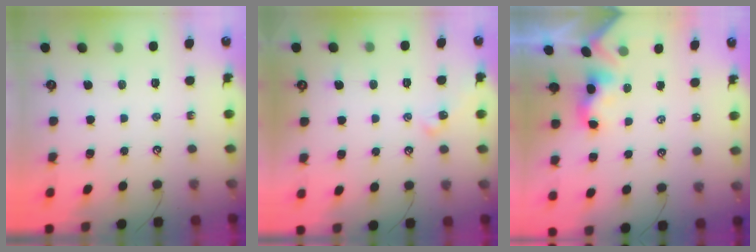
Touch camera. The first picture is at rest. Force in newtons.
{"total": 2.6, "press": 2.6, "slide": 0.6}
{"total": 0.0}